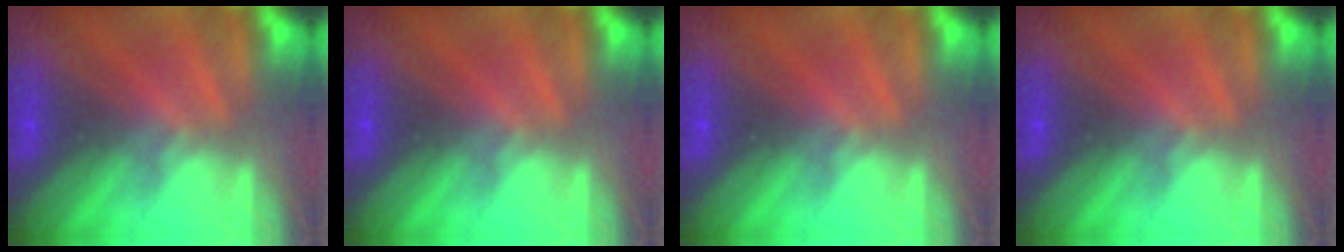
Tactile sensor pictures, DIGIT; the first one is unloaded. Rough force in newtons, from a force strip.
{"total": 0.0}
{"total": 0.0}
{"total": 0.0}